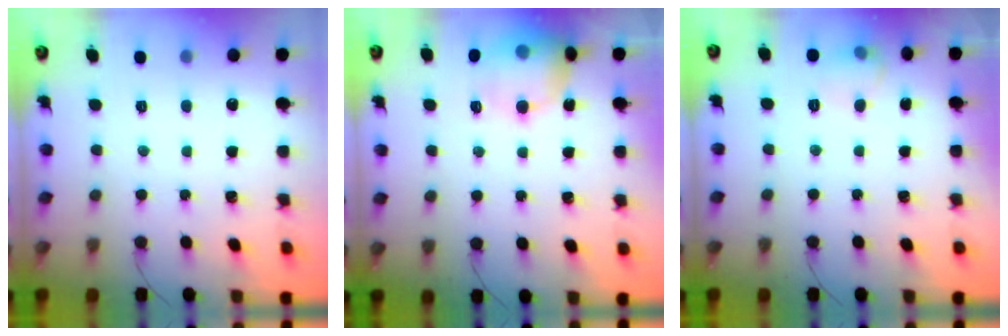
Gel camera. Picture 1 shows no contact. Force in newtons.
{"total": 13.8, "press": 13.6, "slide": 2.8}
{"total": 6.7, "press": 5.8, "slide": 3.4}